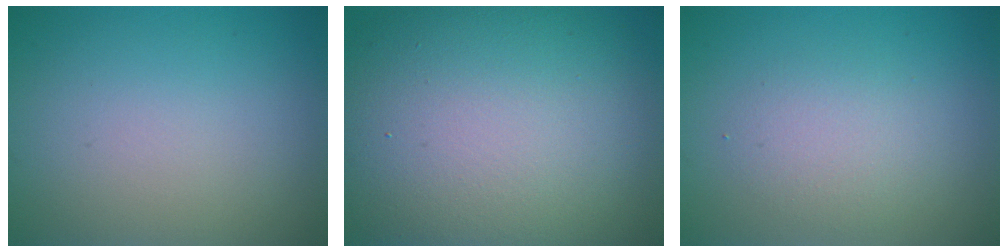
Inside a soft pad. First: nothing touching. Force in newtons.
{"total": 15.7, "press": 15.7, "slide": 1.3}
{"total": 2.4, "press": 2.4, "slide": 0.3}